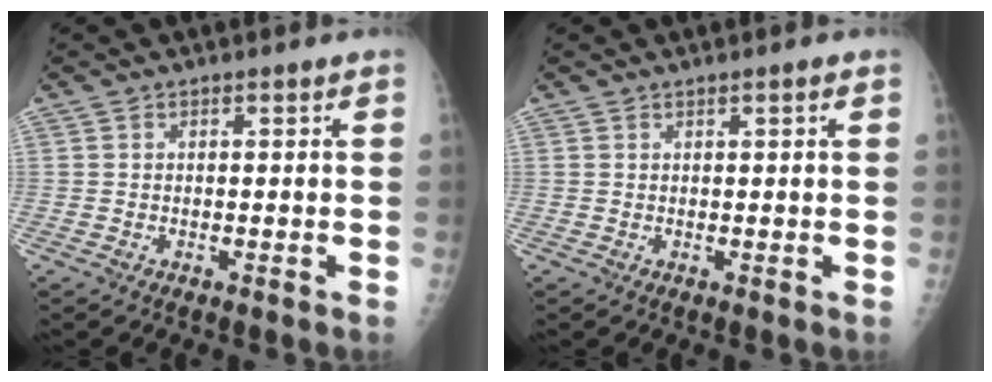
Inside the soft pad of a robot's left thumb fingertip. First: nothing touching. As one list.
[{"total": 0.9, "force": [0.4, 0.1, 0.7], "torque": [-0.011, 0.000, 0.006]}]